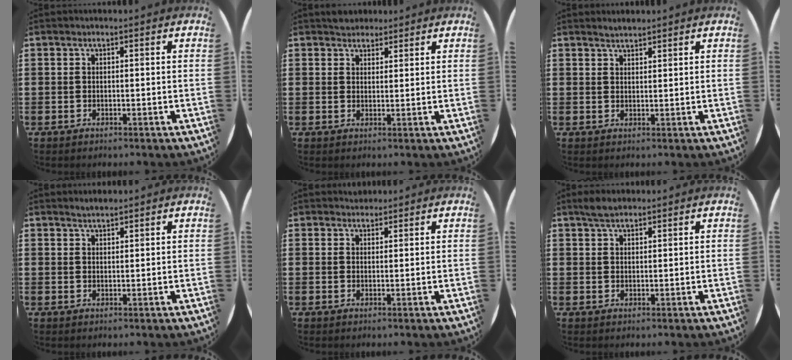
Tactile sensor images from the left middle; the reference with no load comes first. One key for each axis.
{"total": 2.4, "fx": 2.2, "fy": 1.0, "fz": -0.1, "tx": 0.006, "ty": 0.002, "tz": 0.041}
{"total": 1.5, "fx": 1.5, "fy": 0.2, "fz": 0.2, "tx": -0.004, "ty": 0.004, "tz": 0.029}
{"total": 1.5, "fx": 1.5, "fy": 0.2, "fz": 0.2, "tx": -0.005, "ty": 0.004, "tz": 0.027}
{"total": 1.5, "fx": 1.4, "fy": 0.4, "fz": -0.2, "tx": 0.002, "ty": 0.004, "tz": 0.028}
{"total": 2.7, "fx": 2.3, "fy": 0.9, "fz": 1.0, "tx": -0.015, "ty": 0.004, "tz": 0.040}